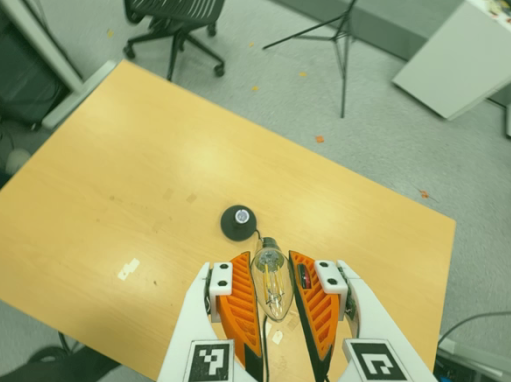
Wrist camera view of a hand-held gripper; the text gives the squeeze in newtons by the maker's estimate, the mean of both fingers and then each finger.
{"total": 12.0, "left": 12.2, "right": 11.7}